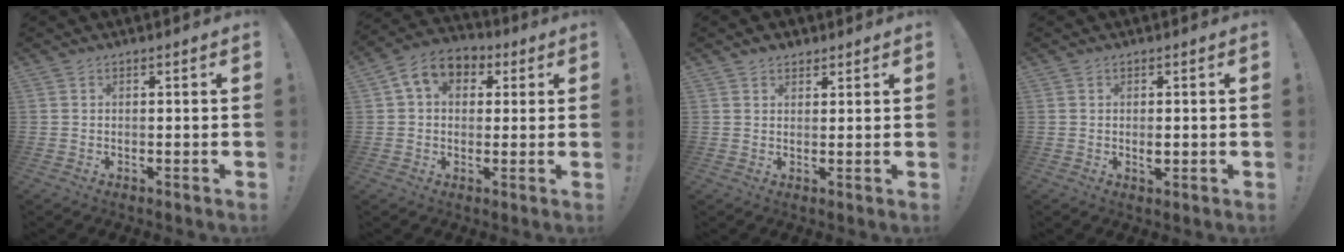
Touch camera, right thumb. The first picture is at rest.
{"total": 9.2, "force": [2.9, 6.8, 5.5], "torque": [-0.086, 0.004, 0.059]}
{"total": 2.4, "force": [1.8, 1.6, 0.4], "torque": [0.000, -0.007, 0.032]}
{"total": 1.9, "force": [-0.2, 1.0, 1.6], "torque": [-0.016, -0.003, -0.005]}